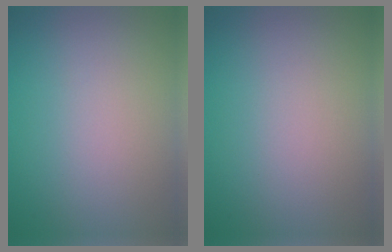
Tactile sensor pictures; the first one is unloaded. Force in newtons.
{"total": 0.0}